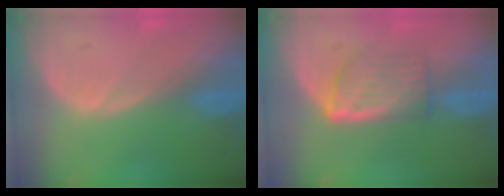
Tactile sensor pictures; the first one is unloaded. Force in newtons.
{"total": 5.8, "press": 5.3, "slide": 2.4}